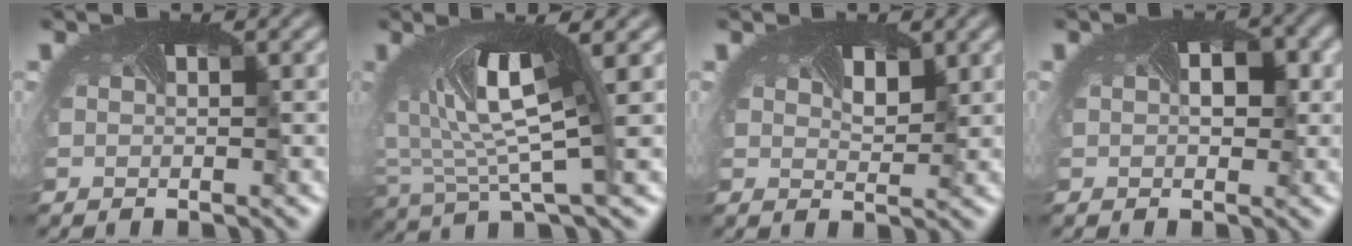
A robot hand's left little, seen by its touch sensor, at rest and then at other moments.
{"total": 7.1, "force": [1.3, 2.5, 6.5], "torque": [-0.147, -0.006, 0.021]}
{"total": 1.9, "force": [0.9, 1.2, 1.2], "torque": [-0.022, 0.000, 0.010]}
{"total": 3.3, "force": [0.3, 2.1, 2.6], "torque": [-0.039, 0.003, 0.008]}